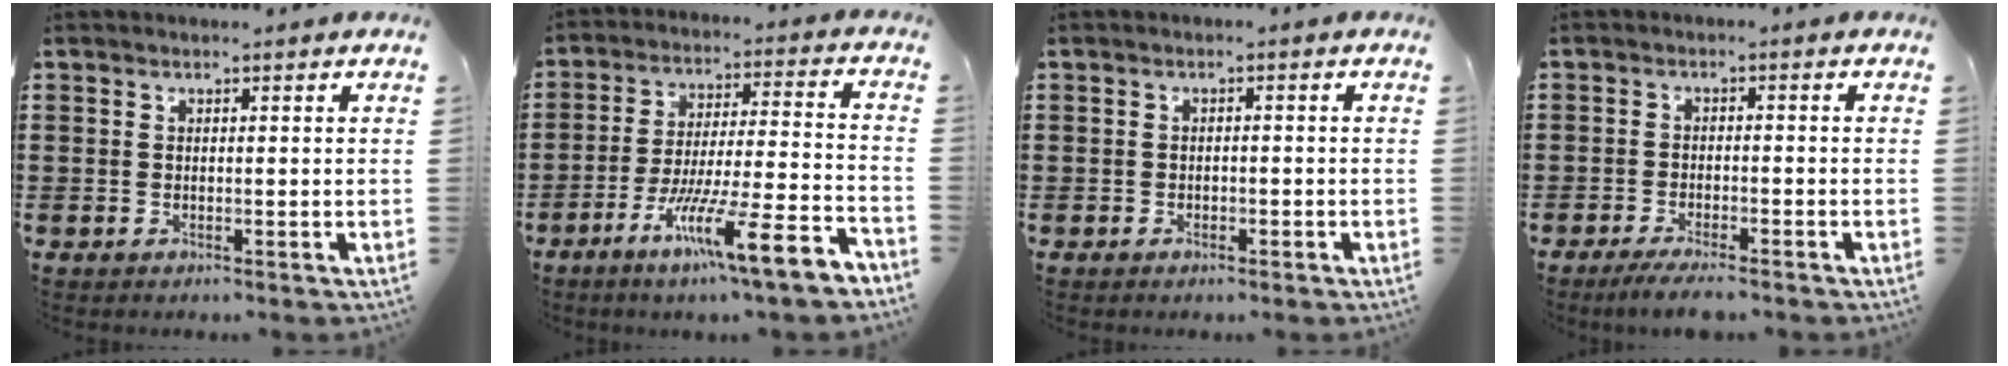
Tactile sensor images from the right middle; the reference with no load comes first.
{"total": 12.2, "force": [-8.1, 0.4, 9.2], "torque": [-0.159, -0.004, -0.151]}
{"total": 0.6, "force": [-0.5, 0.3, 0.1], "torque": [-0.004, 0.000, -0.011]}
{"total": 3.0, "force": [-2.6, 0.1, 1.4], "torque": [-0.028, -0.004, -0.052]}